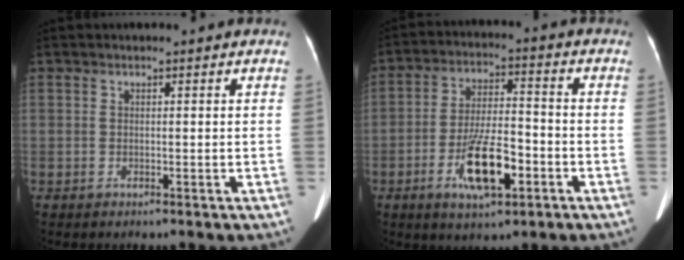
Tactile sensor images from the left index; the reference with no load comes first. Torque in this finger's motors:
{"motor_torque": [1.08, 0.29, 0.37, 0.17]}